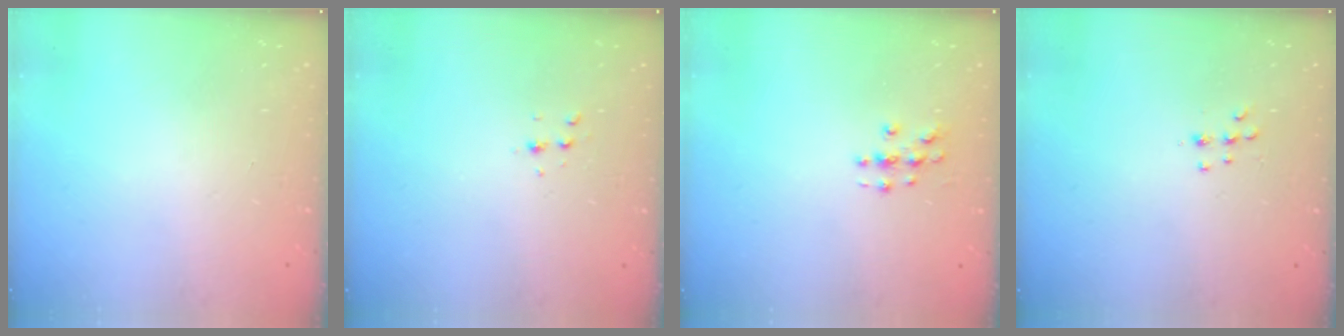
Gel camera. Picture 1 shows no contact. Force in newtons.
{"total": 3.8, "press": 3.7, "slide": 1.1}
{"total": 3.2, "press": 3.2, "slide": 0.1}
{"total": 5.8, "press": 5.8, "slide": 0.4}